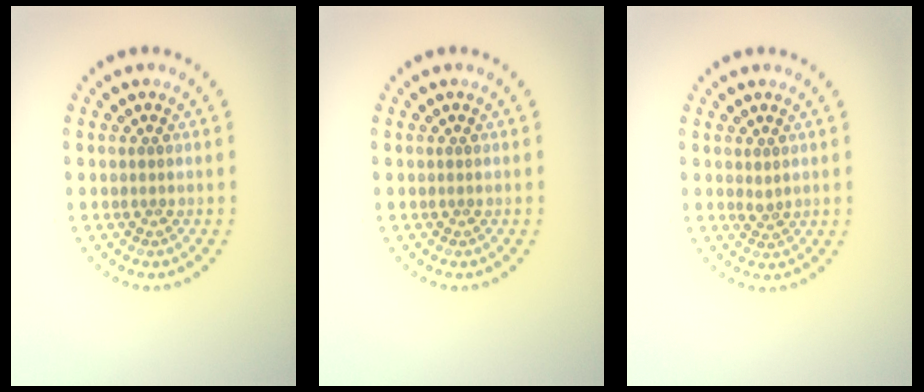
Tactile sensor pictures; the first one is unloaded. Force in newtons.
{"total": 0.0}
{"total": 0.8, "press": 0.6, "slide": 0.5}